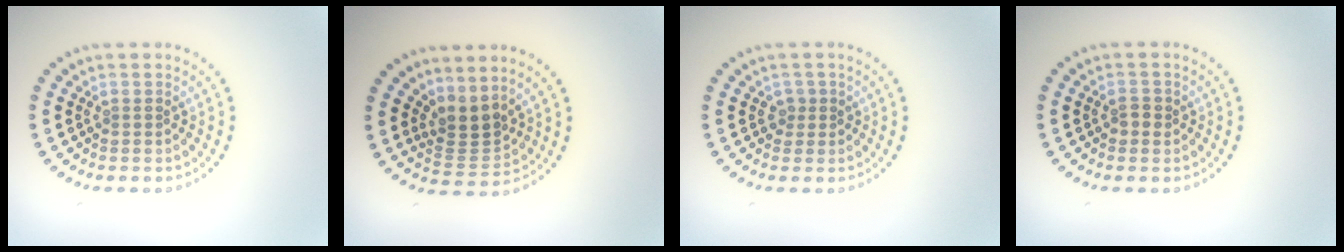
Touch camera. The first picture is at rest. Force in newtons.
{"total": 2.8, "press": 2.1, "slide": 2.0}
{"total": 1.0, "press": 0.9, "slide": 0.6}
{"total": 1.1, "press": 1.1, "slide": 0.3}